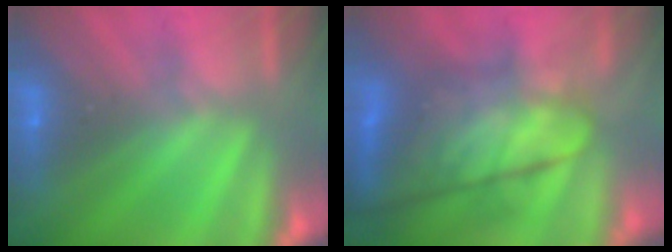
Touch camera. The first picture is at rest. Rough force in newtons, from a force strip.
{"total": 9.5}